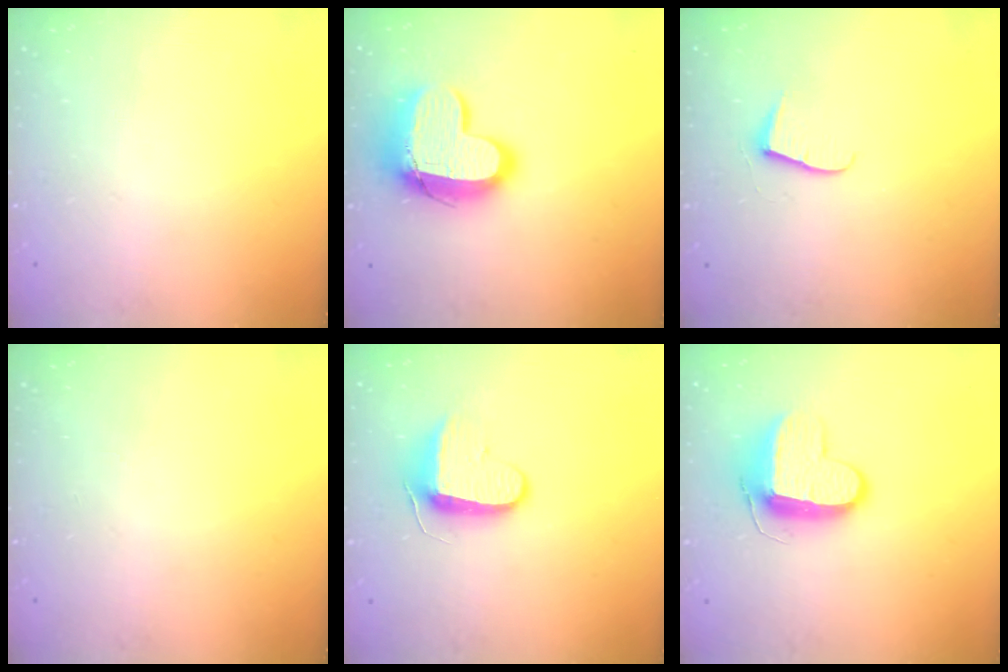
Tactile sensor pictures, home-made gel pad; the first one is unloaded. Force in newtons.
{"total": 15.2, "press": 15.2, "slide": 1.3}
{"total": 6.2, "press": 6.2, "slide": 0.5}
{"total": 0.0}
{"total": 8.9, "press": 8.8, "slide": 1.1}
{"total": 9.4, "press": 9.3, "slide": 1.3}